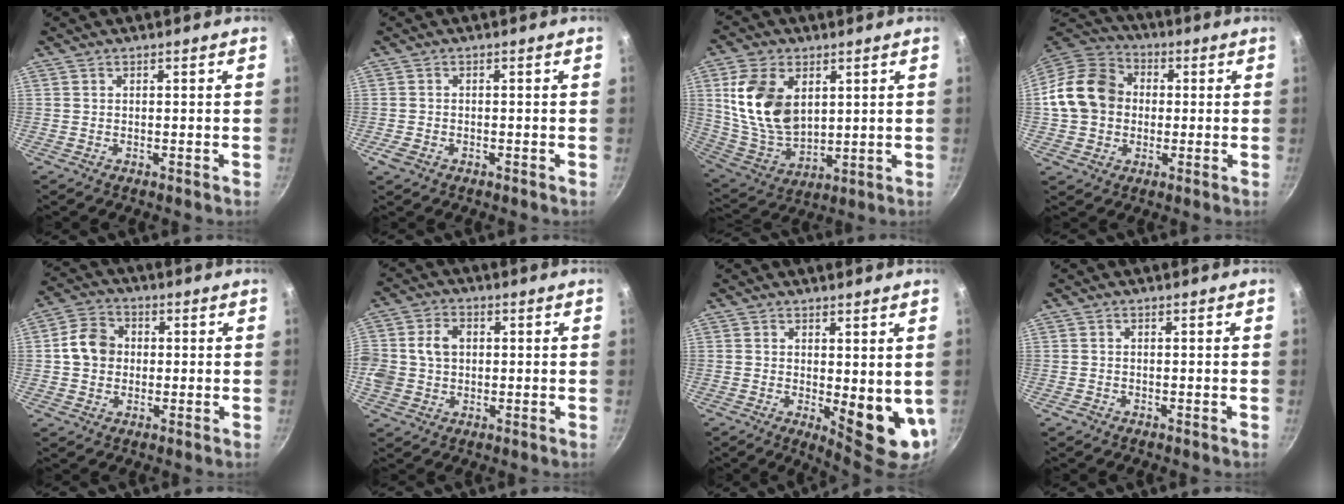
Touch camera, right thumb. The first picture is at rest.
{"total": 2.4, "force": [-1.2, 1.6, 1.3], "torque": [-0.027, 0.004, -0.022]}
{"total": 15.9, "force": [4.2, 10.3, 11.3], "torque": [-0.196, -0.026, 0.093]}
{"total": 15.3, "force": [0.5, 12.7, 8.4], "torque": [-0.129, 0.031, -0.004]}
{"total": 7.7, "force": [0.3, 6.5, 4.0], "torque": [-0.045, 0.014, -0.009]}
{"total": 9.8, "force": [0.9, 8.1, 5.4], "torque": [-0.103, 0.020, 0.009]}
{"total": 9.5, "force": [0.4, 3.8, 8.7], "torque": [-0.096, -0.020, 0.016]}
{"total": 0.7, "force": [-0.5, 0.5, 0.1], "torque": [-0.007, 0.005, -0.009]}